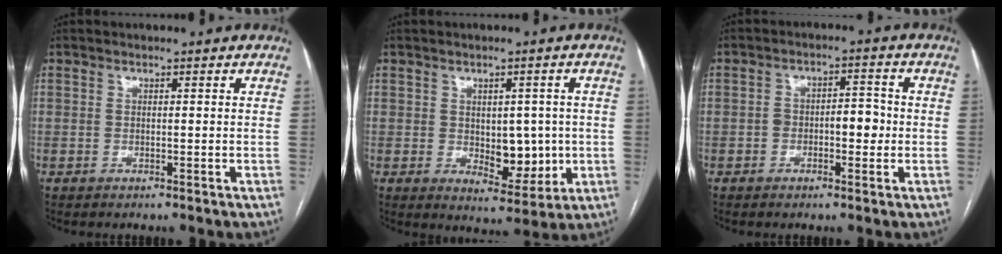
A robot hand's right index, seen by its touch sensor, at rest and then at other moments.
{"total": 7.3, "force": [-0.3, 4.1, 6.0], "torque": [-0.074, 0.001, 0.010]}
{"total": 4.8, "force": [-0.8, 2.4, 4.1], "torque": [-0.060, 0.019, -0.010]}